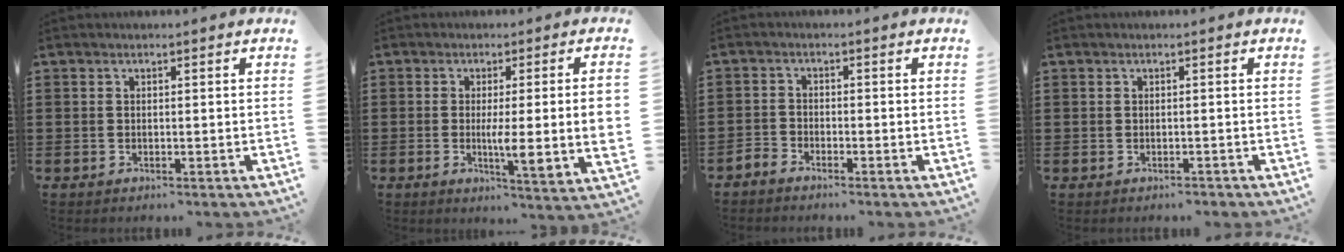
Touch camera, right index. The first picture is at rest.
{"total": 7.8, "force": [-0.2, 0.7, 7.8], "torque": [-0.125, -0.015, -0.009]}
{"total": 1.7, "force": [-1.7, 0.3, 0.0], "torque": [-0.006, 0.006, -0.037]}
{"total": 0.8, "force": [-0.6, 0.5, 0.0], "torque": [-0.002, 0.004, -0.015]}